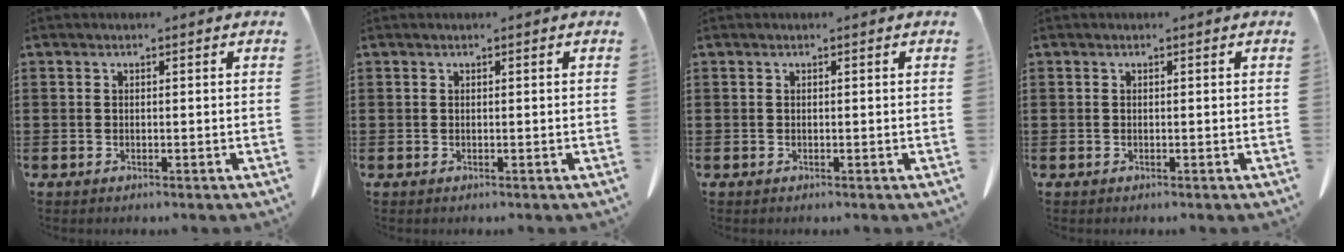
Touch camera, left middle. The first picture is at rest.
{"total": 0.0}
{"total": 0.0}
{"total": 0.0}